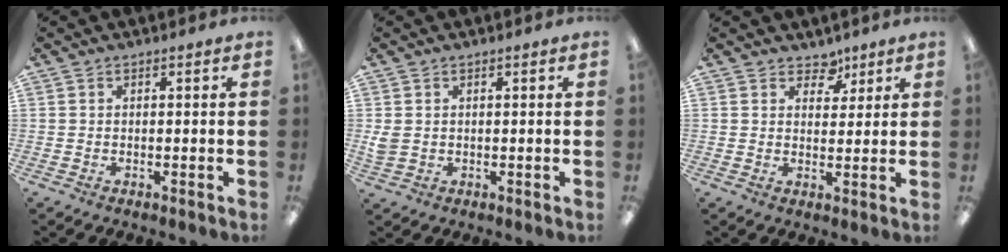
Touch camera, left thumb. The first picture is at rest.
{"total": 2.5, "force": [0.4, 2.0, 1.4], "torque": [-0.027, 0.004, 0.009]}
{"total": 5.0, "force": [3.5, 3.2, 1.4], "torque": [-0.007, -0.020, 0.060]}